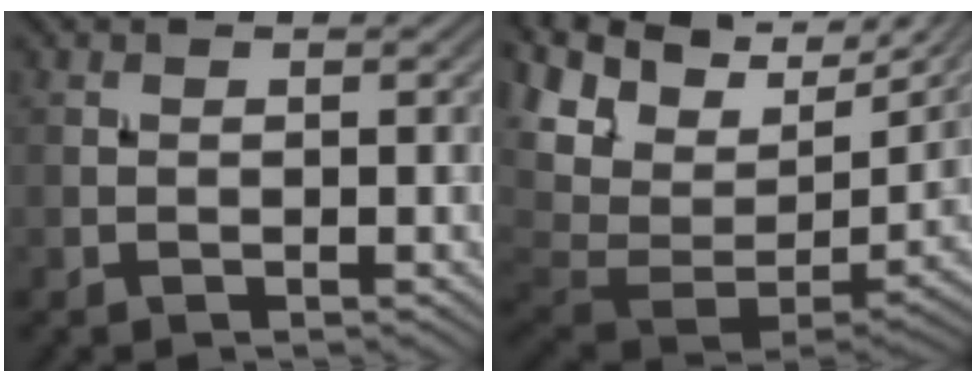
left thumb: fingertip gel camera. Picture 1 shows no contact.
{"total": 14.6, "force": [4.5, 8.9, 10.6], "torque": [-0.232, -0.004, 0.112]}